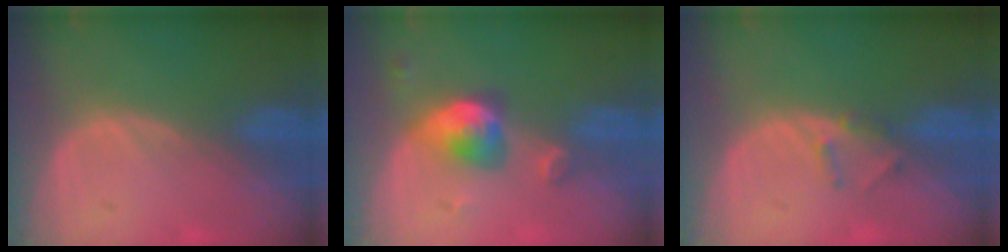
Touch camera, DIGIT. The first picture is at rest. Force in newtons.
{"total": 5.0, "press": 4.9, "slide": 0.4}
{"total": 1.8, "press": 1.5, "slide": 0.9}